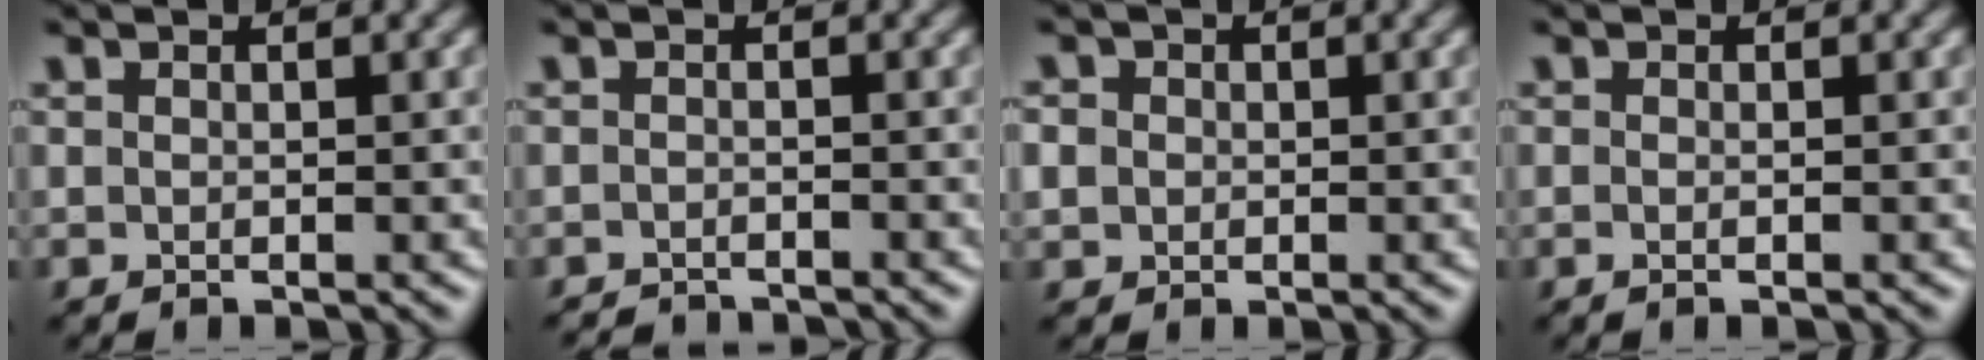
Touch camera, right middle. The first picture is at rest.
{"total": 3.0, "force": [-2.9, 0.4, 0.6], "torque": [-0.008, -0.010, -0.048]}
{"total": 2.4, "force": [0.5, 2.2, 0.7], "torque": [-0.003, 0.011, -0.007]}
{"total": 1.0, "force": [-0.1, 0.5, 0.9], "torque": [-0.006, -0.007, -0.008]}